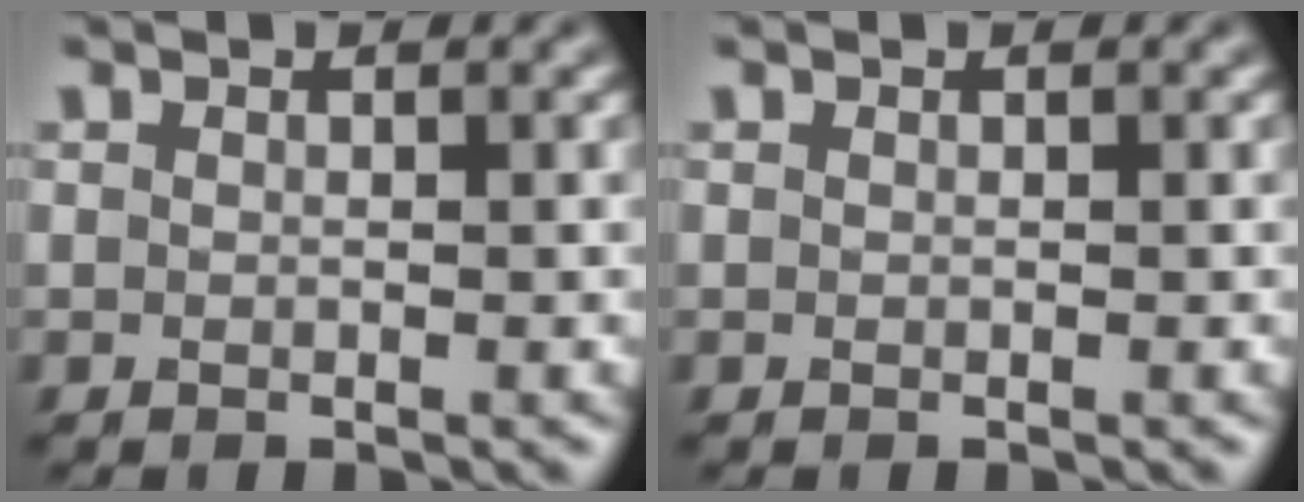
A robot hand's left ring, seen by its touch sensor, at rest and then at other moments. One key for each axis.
{"total": 0.0}